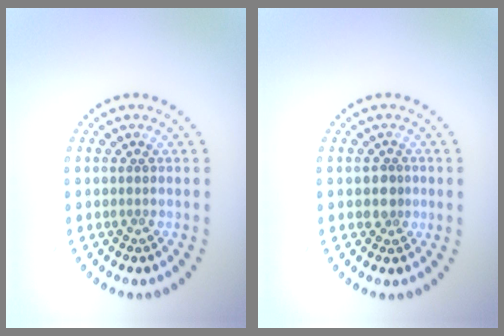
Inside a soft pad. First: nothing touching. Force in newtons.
{"total": 1.7, "press": 1.5, "slide": 0.8}